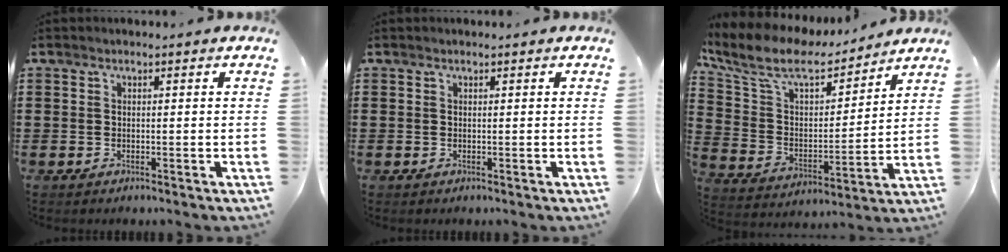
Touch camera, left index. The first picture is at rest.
{"total": 0.0}
{"total": 10.5, "force": [8.9, 3.2, 4.5], "torque": [-0.130, -0.051, 0.152]}